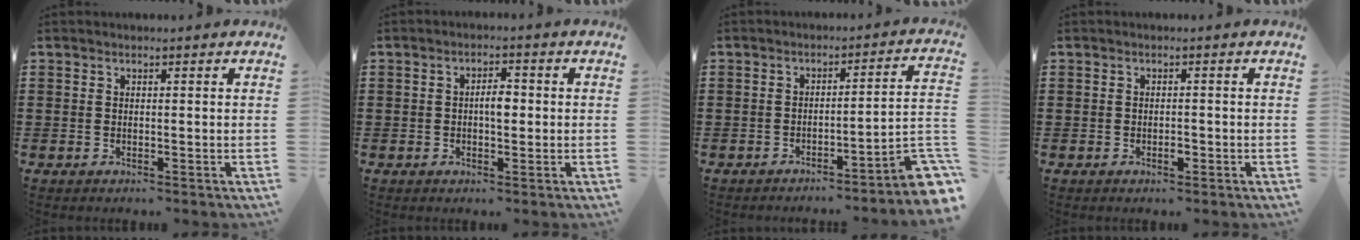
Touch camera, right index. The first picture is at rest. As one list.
[{"total": 3.0, "force": [-0.1, 1.2, 2.7], "torque": [-0.044, 0.002, -0.006]}, {"total": 4.6, "force": [-3.0, -0.2, 3.5], "torque": [-0.053, -0.028, -0.061]}, {"total": 1.4, "force": [-0.6, 0.6, 1.1], "torque": [-0.022, -0.003, -0.011]}]